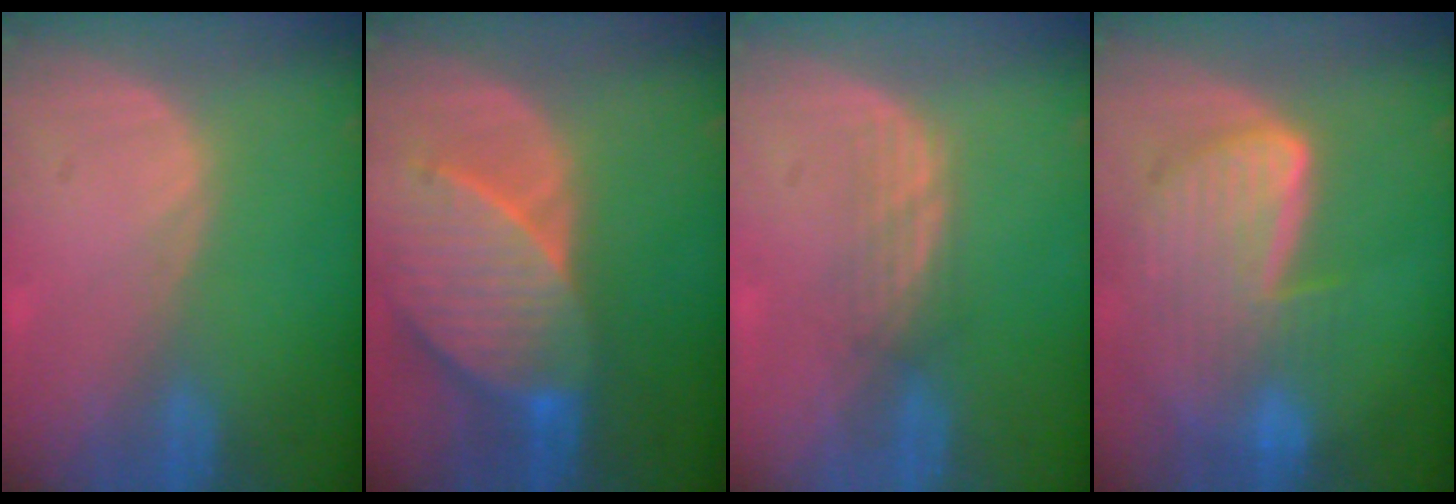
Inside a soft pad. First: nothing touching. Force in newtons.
{"total": 9.6, "press": 8.7, "slide": 3.9}
{"total": 2.7, "press": 2.5, "slide": 0.9}
{"total": 9.1, "press": 8.0, "slide": 4.5}